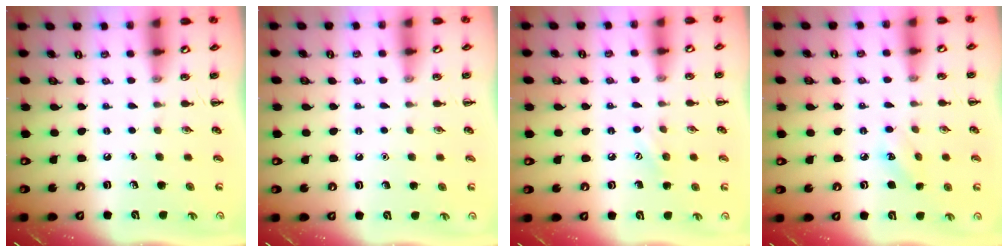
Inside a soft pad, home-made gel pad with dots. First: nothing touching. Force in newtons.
{"total": 1.6, "press": 1.5, "slide": 0.1}
{"total": 6.1, "press": 6.0, "slide": 1.3}
{"total": 5.4, "press": 5.2, "slide": 1.5}